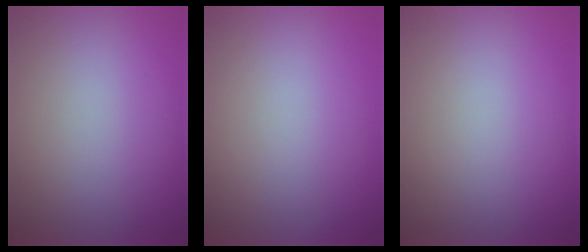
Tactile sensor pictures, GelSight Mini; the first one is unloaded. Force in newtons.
{"total": 0.0}
{"total": 0.0}